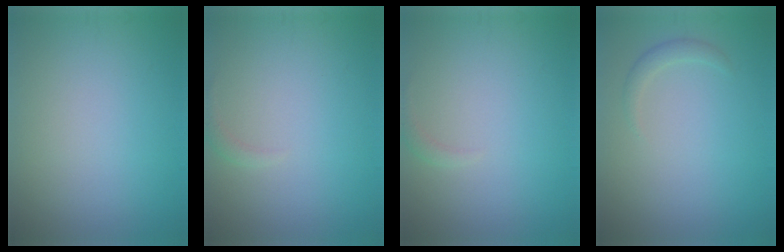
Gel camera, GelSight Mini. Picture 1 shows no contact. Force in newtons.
{"total": 0.8, "press": 0.7, "slide": 0.1}
{"total": 0.8, "press": 0.7, "slide": 0.1}
{"total": 1.2, "press": 1.2, "slide": 0.1}